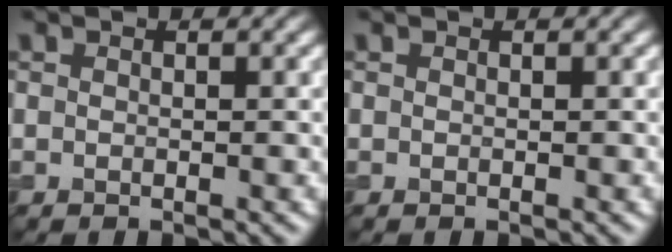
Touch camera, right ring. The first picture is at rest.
{"total": 0.0}